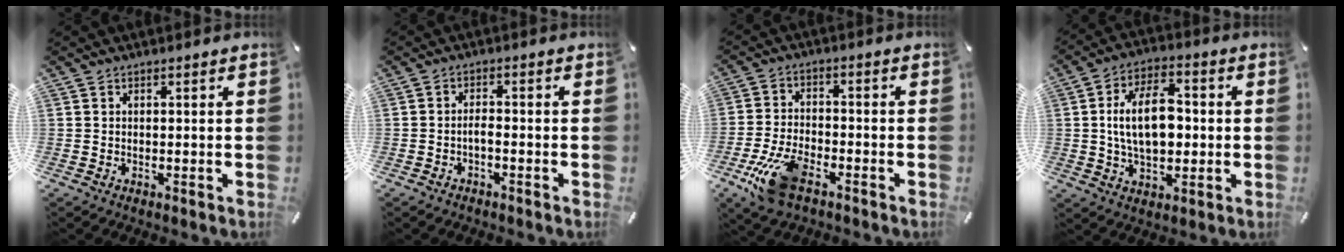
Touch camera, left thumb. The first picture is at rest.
{"total": 2.2, "force": [-1.4, 0.9, 1.5], "torque": [-0.034, 0.006, -0.029]}
{"total": 11.2, "force": [-6.3, 5.2, 7.7], "torque": [-0.161, 0.025, -0.115]}
{"total": 13.6, "force": [0.4, 8.4, 10.8], "torque": [-0.202, 0.005, 0.003]}